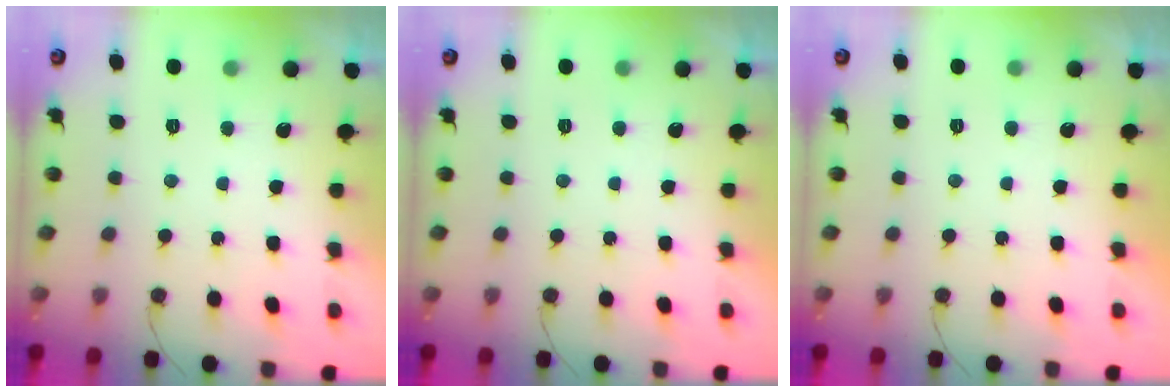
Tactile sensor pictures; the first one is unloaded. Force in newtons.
{"total": 1.7, "press": 1.7, "slide": 0.1}
{"total": 1.7, "press": 1.7, "slide": 0.0}